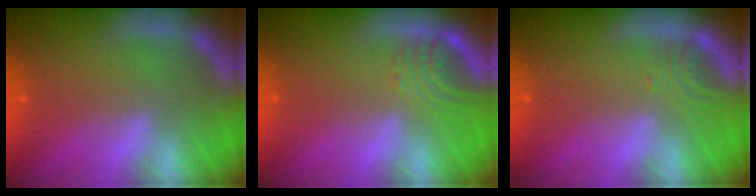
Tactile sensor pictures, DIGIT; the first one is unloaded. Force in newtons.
{"total": 3.5}
{"total": 2.0}